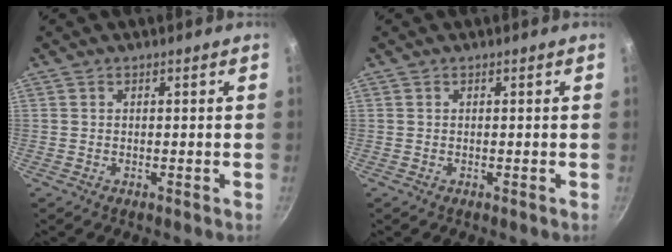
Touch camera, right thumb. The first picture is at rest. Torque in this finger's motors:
{"motor_torque": [0.03, -0.22, 0.04, 0.17, 0.03]}